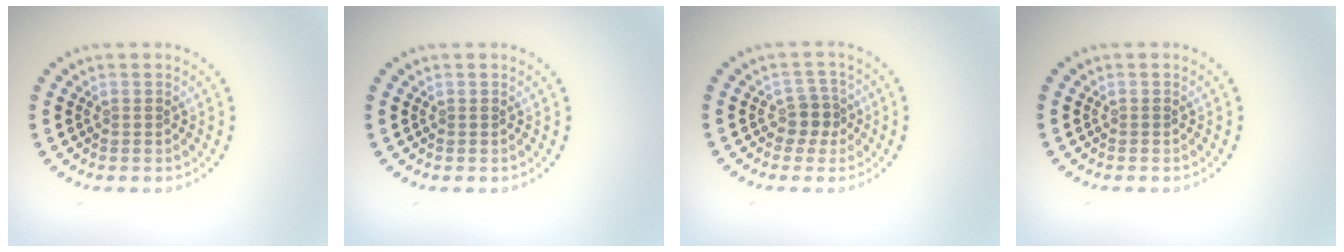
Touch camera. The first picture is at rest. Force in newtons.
{"total": 0.0}
{"total": 2.0, "press": 1.6, "slide": 1.2}
{"total": 0.0}